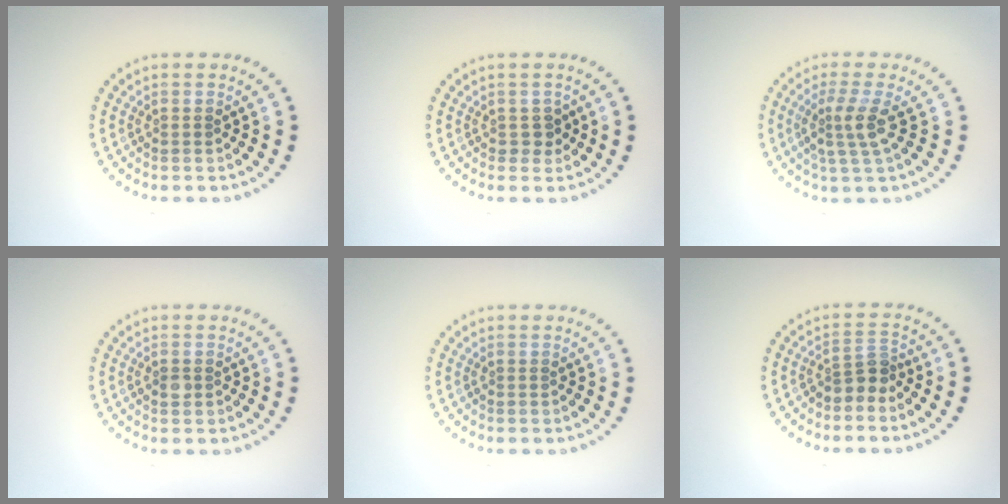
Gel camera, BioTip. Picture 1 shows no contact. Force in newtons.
{"total": 1.2, "press": 1.0, "slide": 0.6}
{"total": 2.7, "press": 2.0, "slide": 1.8}
{"total": 0.9, "press": 0.9, "slide": 0.2}
{"total": 0.0}
{"total": 2.3, "press": 1.8, "slide": 1.5}